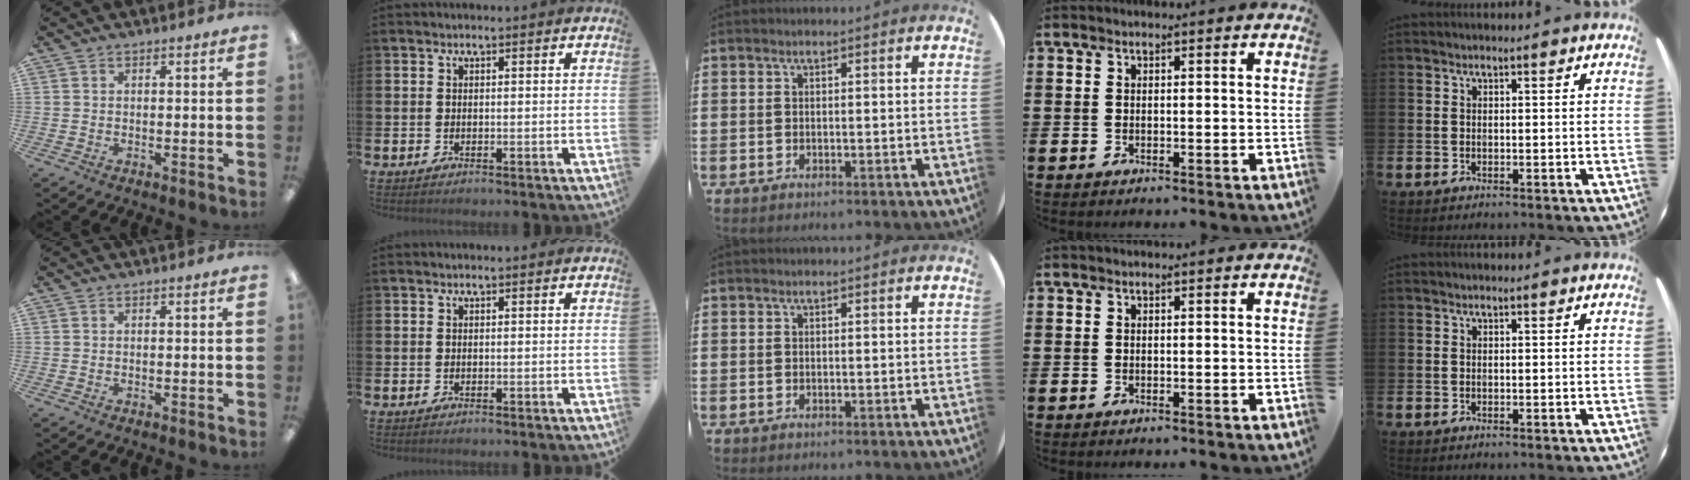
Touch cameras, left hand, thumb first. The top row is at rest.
{}